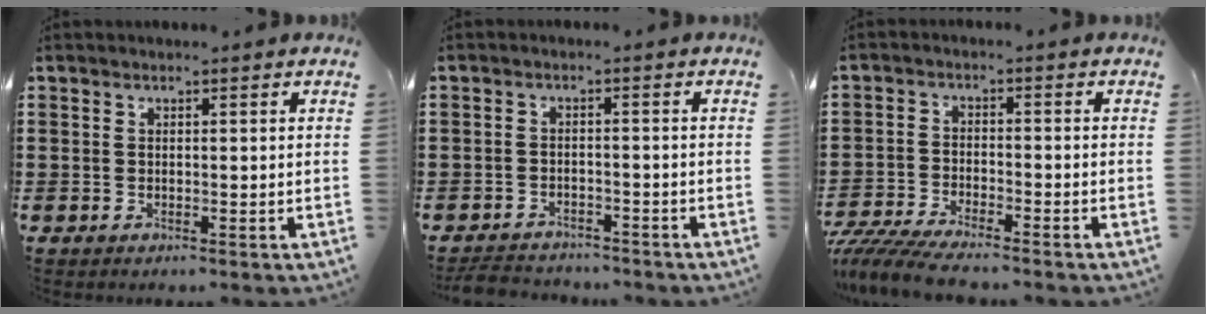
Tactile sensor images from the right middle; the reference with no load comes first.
{"total": 3.0, "force": [-3.0, 0.5, 0.1], "torque": [-0.007, -0.001, -0.062]}
{"total": 5.6, "force": [-5.3, 0.2, 1.5], "torque": [-0.044, -0.010, -0.106]}